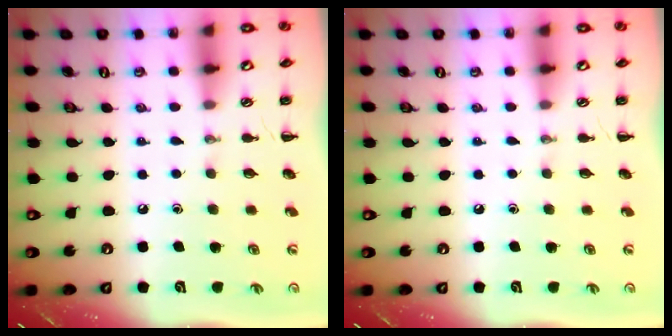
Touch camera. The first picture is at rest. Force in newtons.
{"total": 0.0}